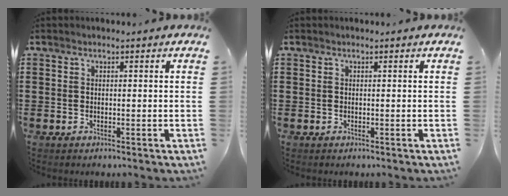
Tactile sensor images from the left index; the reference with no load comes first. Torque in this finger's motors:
{"motor_torque": [-0.10, -0.07, 0.00, 0.01]}